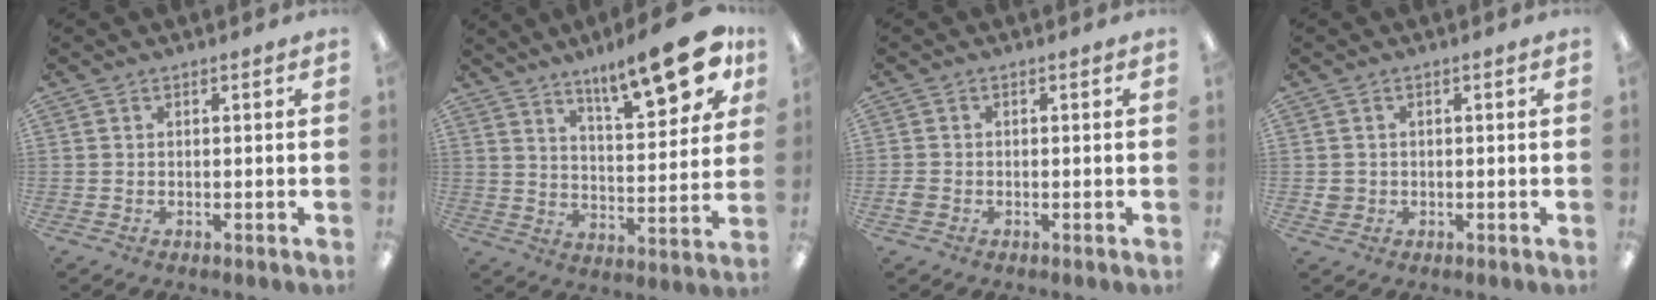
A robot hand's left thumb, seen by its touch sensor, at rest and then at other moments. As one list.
[{"total": 17.9, "force": [12.3, 4.8, 12.1], "torque": [-0.178, -0.072, 0.197]}, {"total": 1.7, "force": [-0.4, 1.2, 1.2], "torque": [-0.022, 0.005, -0.008]}, {"total": 1.8, "force": [0.1, 1.6, 0.7], "torque": [-0.016, 0.004, 0.000]}]